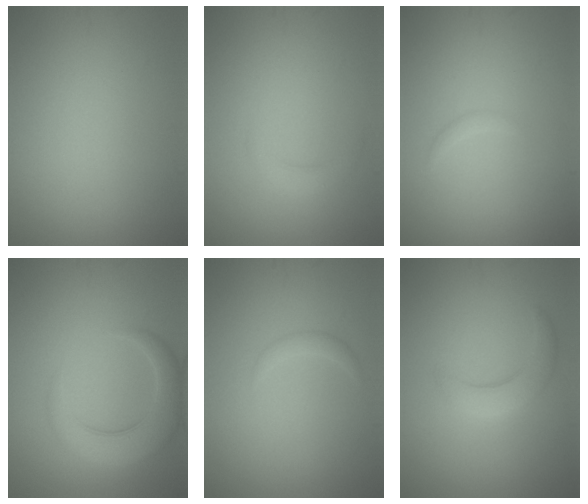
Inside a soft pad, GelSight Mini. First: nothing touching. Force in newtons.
{"total": 1.3, "press": 1.3, "slide": 0.0}
{"total": 0.5, "press": 0.5, "slide": 0.0}
{"total": 5.1, "press": 5.1, "slide": 0.3}
{"total": 0.9, "press": 0.9, "slide": 0.0}
{"total": 2.9, "press": 2.9, "slide": 0.2}